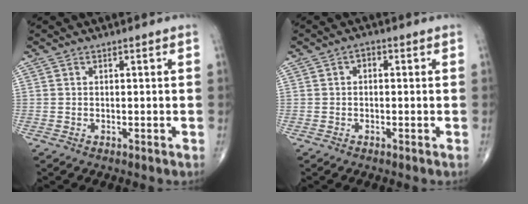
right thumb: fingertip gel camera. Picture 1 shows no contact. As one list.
[{"total": 1.6, "force": [0.0, 1.1, 1.1], "torque": [-0.008, 0.008, -0.008]}]